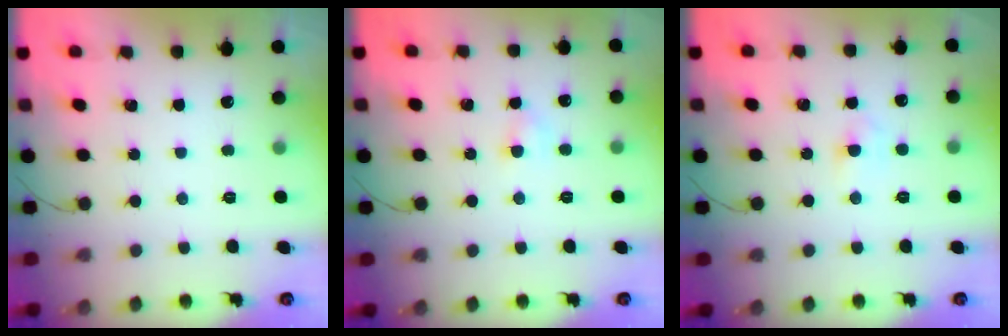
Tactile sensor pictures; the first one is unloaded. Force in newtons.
{"total": 3.0, "press": 2.8, "slide": 1.0}
{"total": 2.5, "press": 2.3, "slide": 0.9}